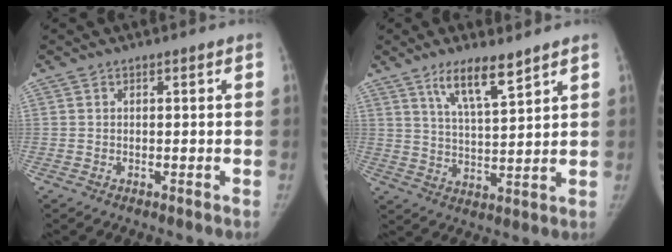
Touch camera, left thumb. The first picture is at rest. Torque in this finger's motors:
{"motor_torque": [0.34, -0.02, 1.01, -0.69, 0.30]}